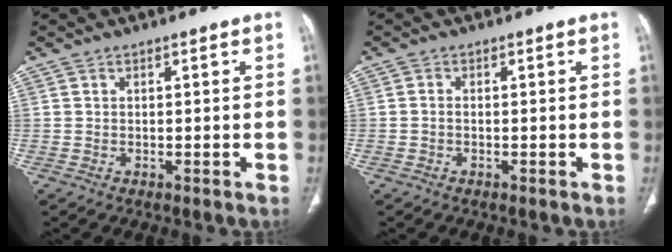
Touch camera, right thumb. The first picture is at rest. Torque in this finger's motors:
{"motor_torque": [-0.13, -0.38, 0.29, 0.17, -0.03]}